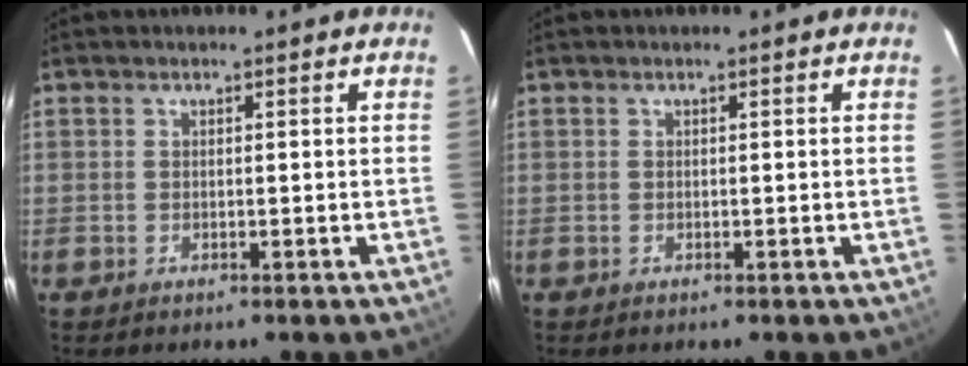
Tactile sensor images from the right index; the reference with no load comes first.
{"total": 0.0}